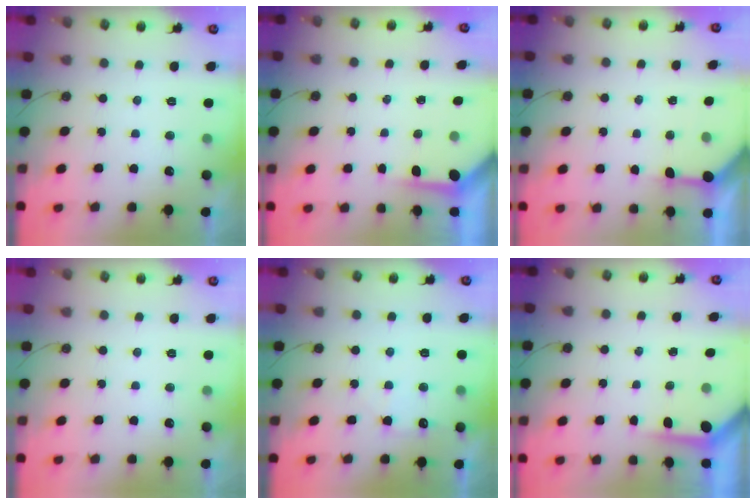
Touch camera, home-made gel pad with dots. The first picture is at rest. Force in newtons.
{"total": 3.7, "press": 3.7, "slide": 0.4}
{"total": 4.7, "press": 4.6, "slide": 0.5}
{"total": 0.0}
{"total": 6.3, "press": 6.2, "slide": 0.7}
{"total": 3.6, "press": 3.6, "slide": 0.4}